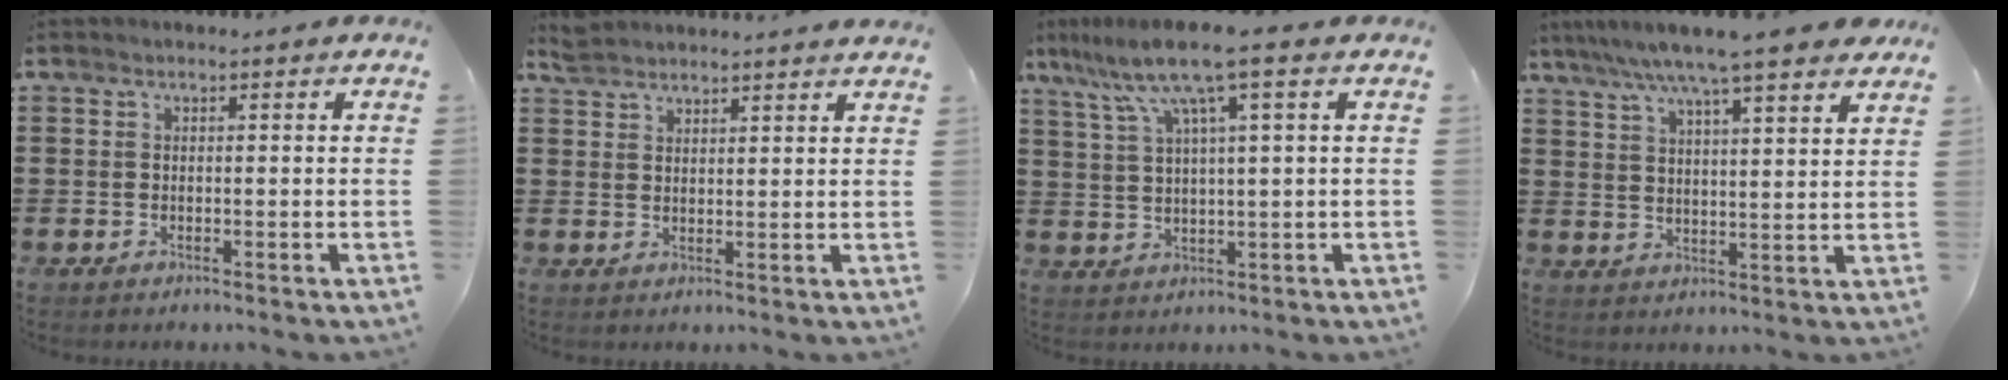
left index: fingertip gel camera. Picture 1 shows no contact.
{"total": 3.5, "force": [3.5, 0.0, 0.6], "torque": [-0.020, -0.005, 0.067]}
{"total": 8.5, "force": [4.3, 0.5, 7.3], "torque": [-0.160, -0.011, 0.070]}
{"total": 7.8, "force": [6.6, 0.1, 4.2], "torque": [-0.102, -0.021, 0.114]}